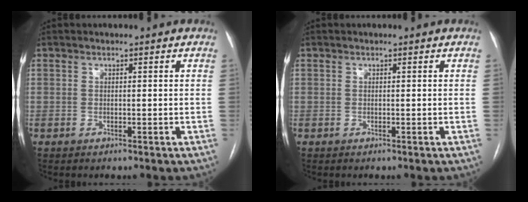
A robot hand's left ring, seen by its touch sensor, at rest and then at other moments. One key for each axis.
{"total": 0.0}